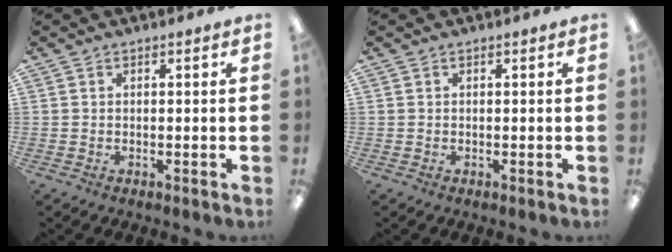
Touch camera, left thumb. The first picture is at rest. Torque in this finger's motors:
{"motor_torque": [0.00, 0.00, 0.00, 0.00, 0.00]}